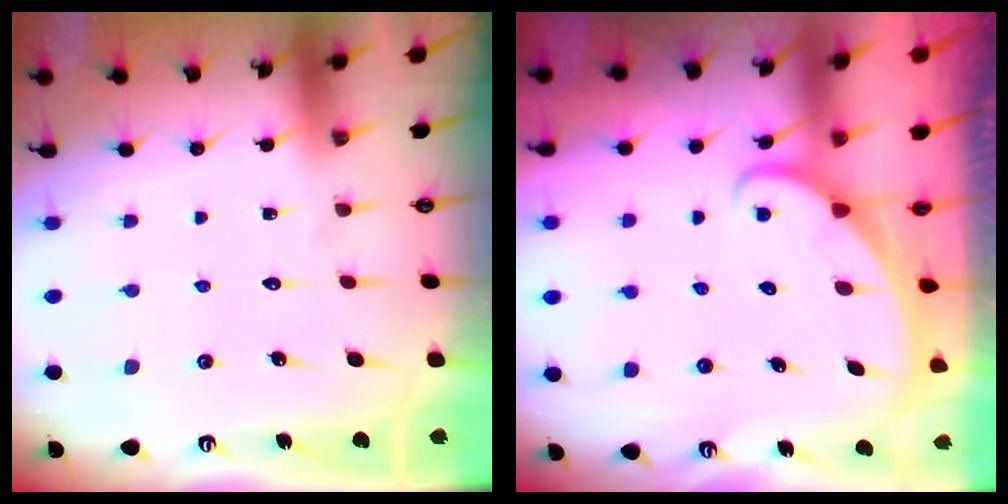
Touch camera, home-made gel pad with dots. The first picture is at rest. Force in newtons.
{"total": 1.9, "press": 1.9, "slide": 0.0}